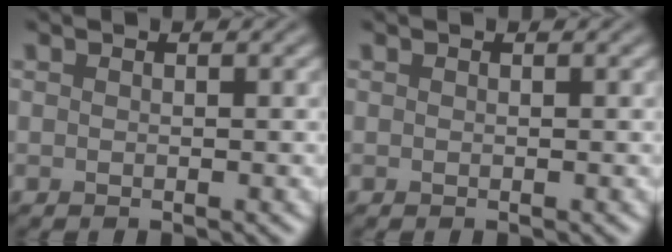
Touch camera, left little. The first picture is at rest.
{"total": 0.0}